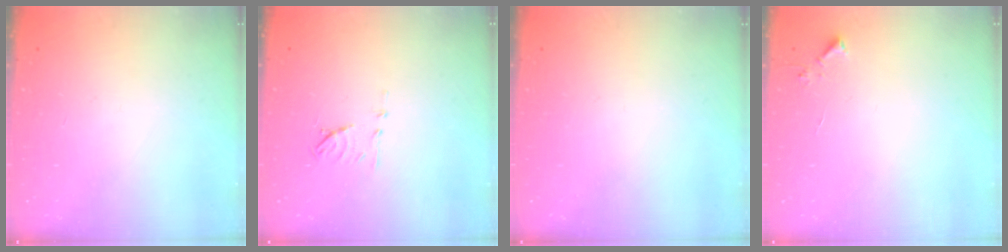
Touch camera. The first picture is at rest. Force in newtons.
{"total": 6.7, "press": 6.6, "slide": 0.9}
{"total": 0.0}
{"total": 3.8, "press": 3.8, "slide": 0.5}